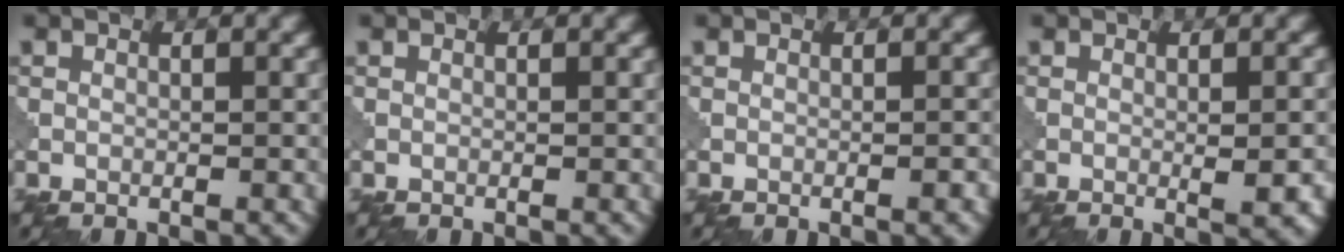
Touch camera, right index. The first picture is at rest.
{"total": 0.0}
{"total": 0.7, "force": [-0.3, 0.1, 0.6], "torque": [-0.009, 0.004, -0.007]}
{"total": 2.3, "force": [-0.3, 0.4, 2.3], "torque": [-0.035, -0.003, -0.002]}